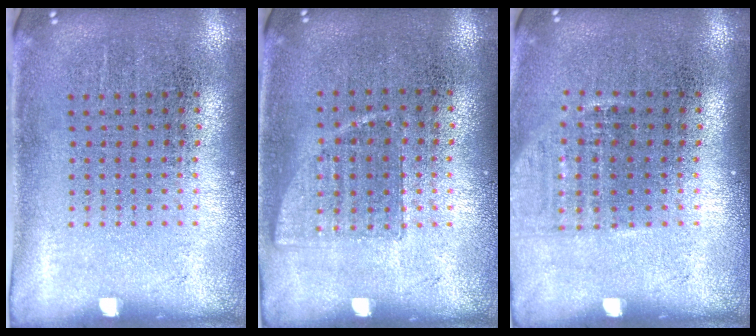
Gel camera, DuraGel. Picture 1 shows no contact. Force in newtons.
{"total": 0.7, "press": 0.6, "slide": 0.3}
{"total": 0.9, "press": 0.8, "slide": 0.4}